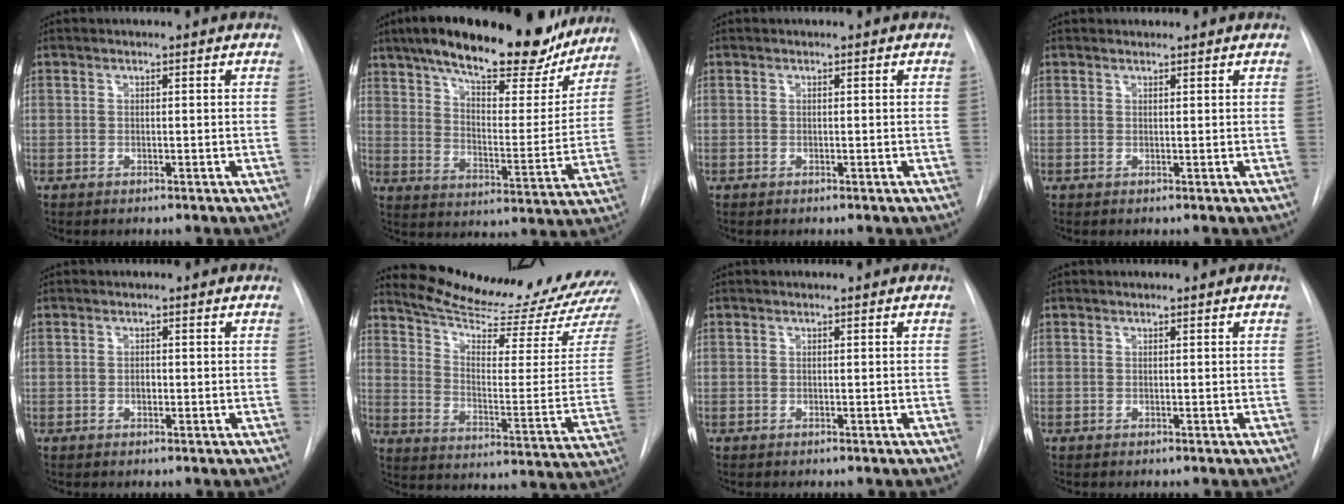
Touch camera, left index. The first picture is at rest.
{"total": 26.8, "force": [21.2, 7.9, 14.4], "torque": [-0.232, 0.011, 0.287]}
{"total": 0.0}
{"total": 1.2, "force": [1.1, 0.3, 0.1], "torque": [-0.005, 0.018, 0.021]}
{"total": 0.8, "force": [-0.2, 0.6, 0.6], "torque": [-0.010, 0.001, -0.005]}
{"total": 22.7, "force": [21.4, 0.0, 7.6], "torque": [-0.121, -0.107, 0.288]}
{"total": 0.0}
{"total": 0.0}